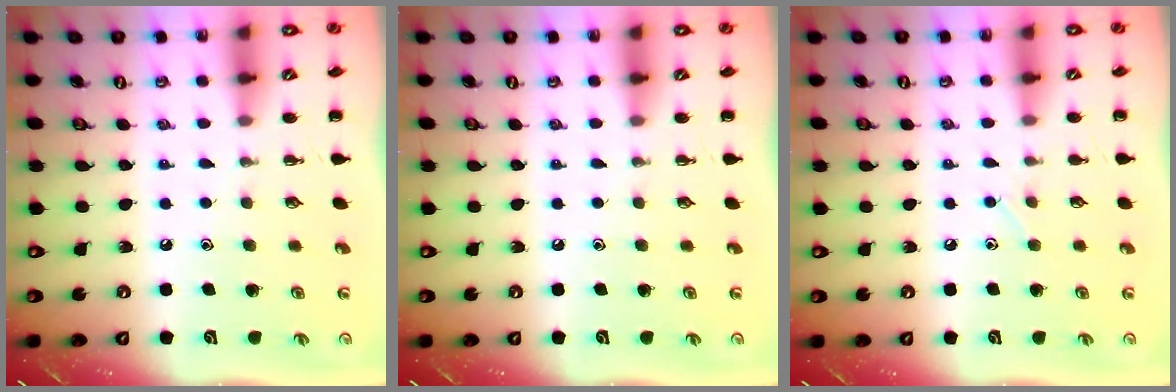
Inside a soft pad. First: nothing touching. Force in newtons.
{"total": 0.0}
{"total": 4.2, "press": 4.0, "slide": 1.3}